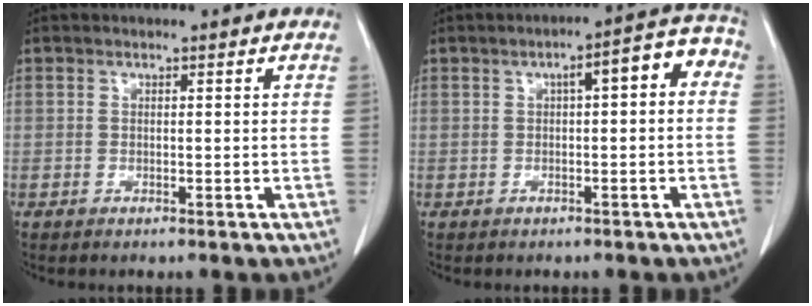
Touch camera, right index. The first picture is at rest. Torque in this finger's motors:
{"motor_torque": [0.19, 0.14, 0.25, 0.06]}